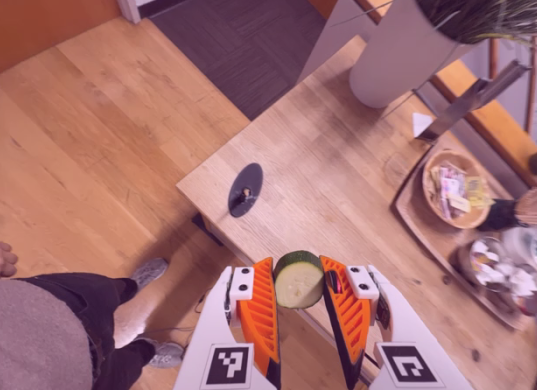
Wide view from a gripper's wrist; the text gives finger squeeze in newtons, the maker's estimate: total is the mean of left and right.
{"total": 8.9, "left": 9.3, "right": 8.5}